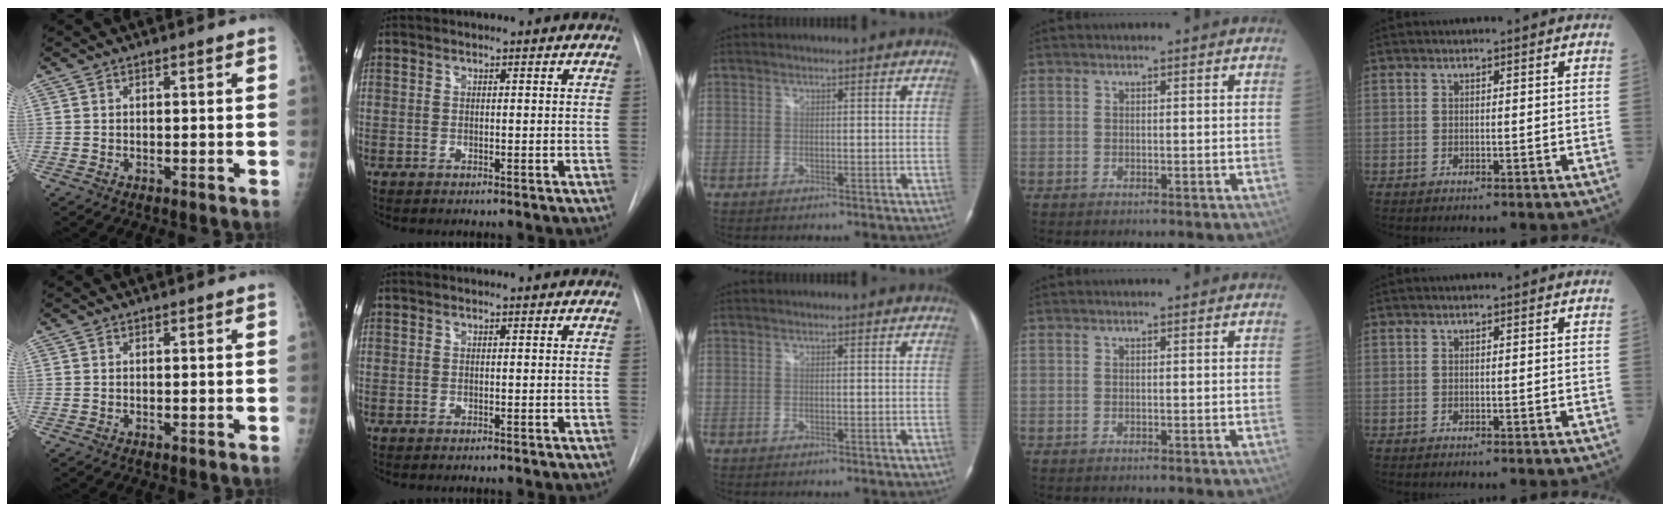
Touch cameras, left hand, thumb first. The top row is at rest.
{}